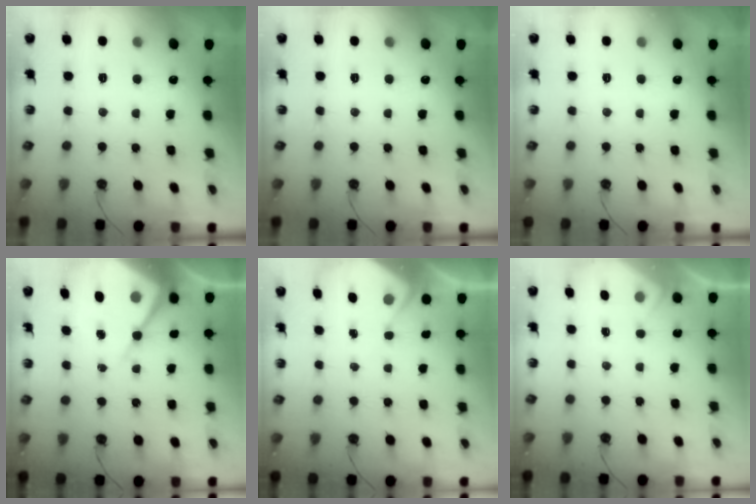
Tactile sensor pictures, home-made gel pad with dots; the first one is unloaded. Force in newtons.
{"total": 0.0}
{"total": 0.0}
{"total": 12.4, "press": 12.3, "slide": 0.8}
{"total": 2.9, "press": 2.9, "slide": 0.4}
{"total": 2.8, "press": 2.7, "slide": 0.4}